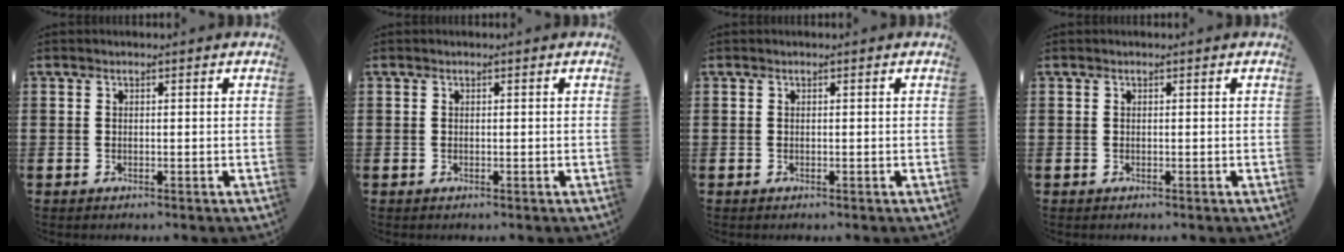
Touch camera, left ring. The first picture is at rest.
{"total": 0.0}
{"total": 0.0}
{"total": 0.0}